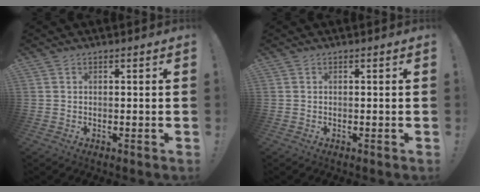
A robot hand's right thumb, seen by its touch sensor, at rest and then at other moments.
{"total": 0.0}